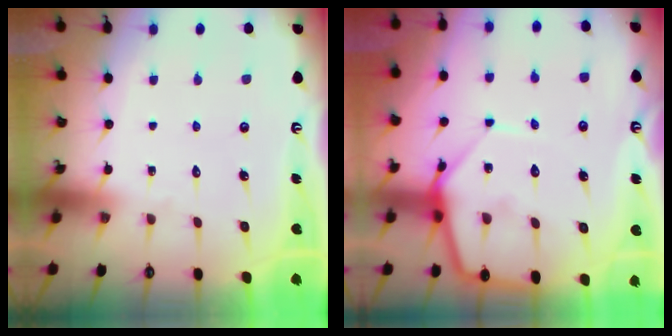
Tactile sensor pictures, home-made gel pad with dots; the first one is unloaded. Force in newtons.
{"total": 11.4, "press": 11.3, "slide": 1.0}